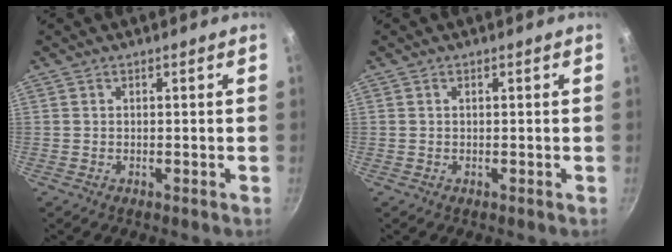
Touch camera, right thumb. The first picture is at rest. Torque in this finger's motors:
{"motor_torque": [0.28, -0.02, -0.35, 0.34, -0.01]}